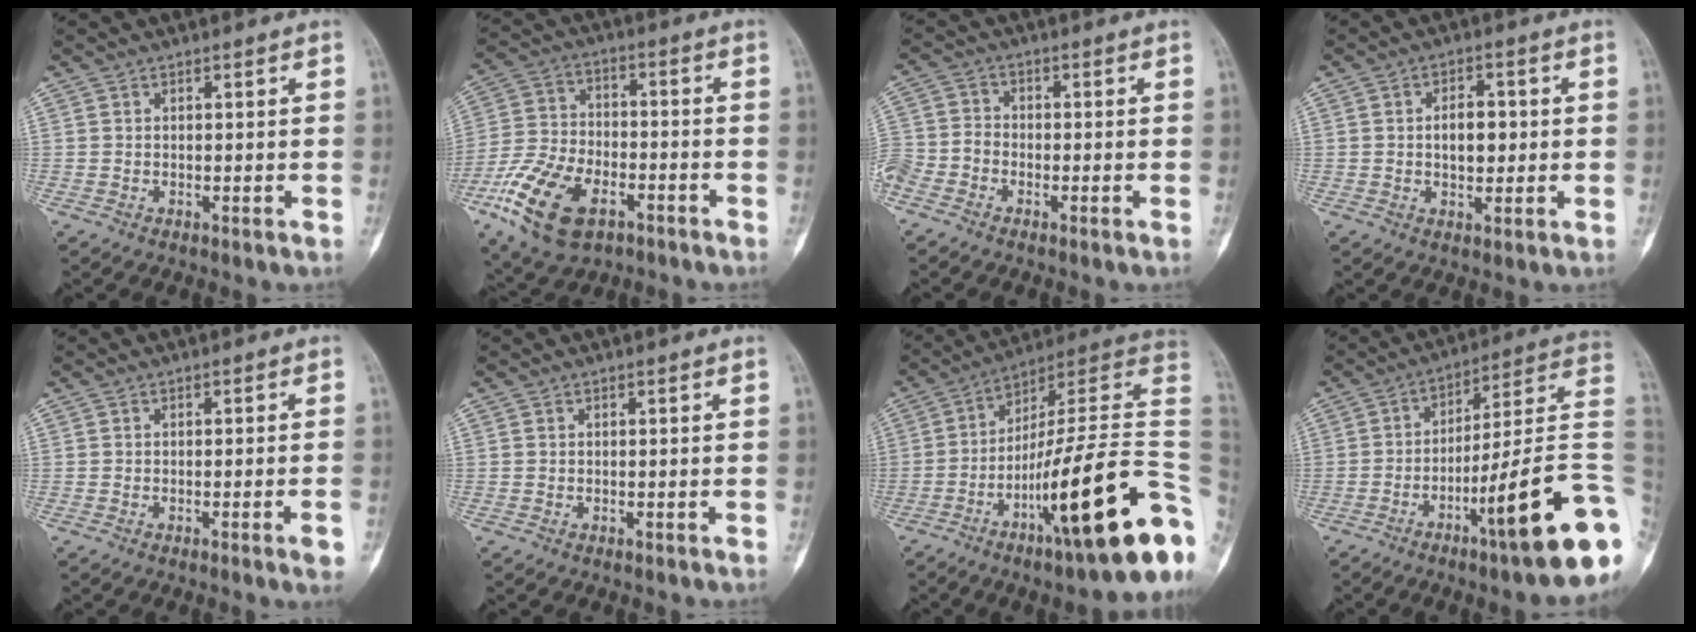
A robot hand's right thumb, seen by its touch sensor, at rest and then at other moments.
{"total": 16.6, "force": [-8.0, 9.2, 11.3], "torque": [-0.217, 0.023, -0.143]}
{"total": 7.2, "force": [-4.0, 5.1, 3.3], "torque": [-0.078, 0.017, -0.085]}
{"total": 5.7, "force": [0.2, 3.4, 4.6], "torque": [-0.054, 0.007, 0.003]}
{"total": 2.5, "force": [-1.2, 0.1, 2.2], "torque": [-0.028, -0.001, -0.017]}
{"total": 0.0}
{"total": 28.1, "force": [-7.2, 5.2, 26.7], "torque": [-0.316, 0.053, -0.110]}
{"total": 21.7, "force": [-7.3, 2.6, 20.2], "torque": [-0.235, 0.042, -0.107]}